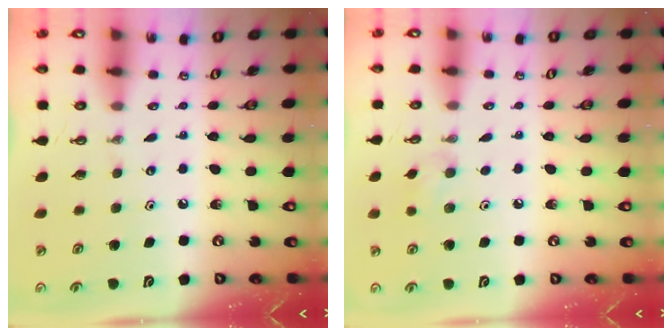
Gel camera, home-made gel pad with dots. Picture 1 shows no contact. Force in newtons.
{"total": 6.7, "press": 6.7, "slide": 0.9}